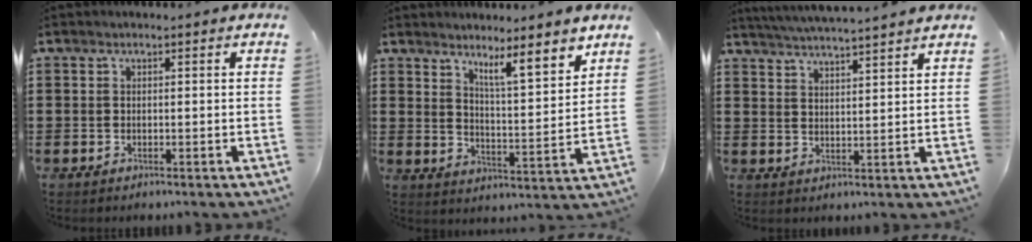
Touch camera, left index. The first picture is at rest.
{"total": 6.4, "force": [5.5, 0.2, 3.3], "torque": [-0.051, -0.044, 0.085]}
{"total": 4.3, "force": [4.1, -0.8, 0.7], "torque": [-0.029, -0.023, 0.072]}